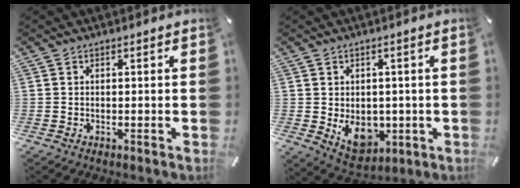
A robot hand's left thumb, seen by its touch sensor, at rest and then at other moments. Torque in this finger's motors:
{"motor_torque": [0.85, 0.95, 0.11, 0.09, 0.07]}